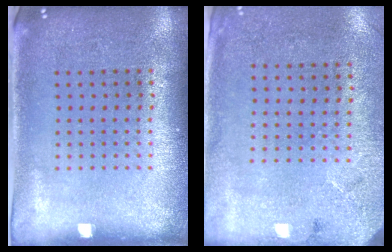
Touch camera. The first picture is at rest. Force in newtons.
{"total": 2.7, "press": 2.2, "slide": 1.6}